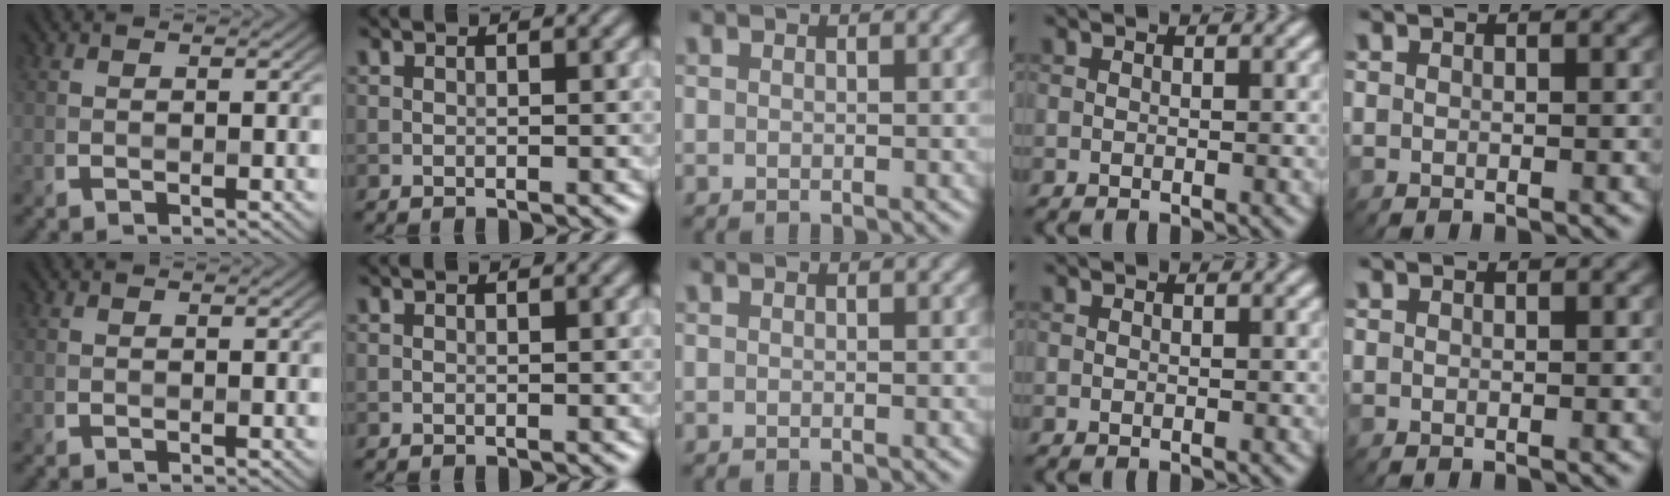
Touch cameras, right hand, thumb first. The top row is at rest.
{}